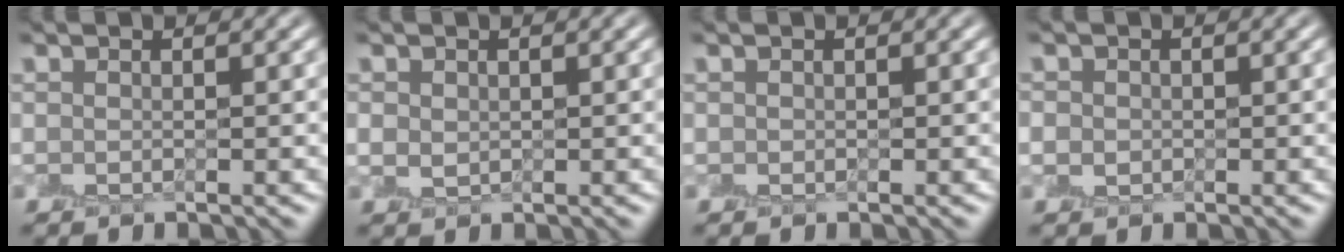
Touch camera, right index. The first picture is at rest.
{"total": 1.1, "force": [0.2, 0.8, 0.7], "torque": [-0.008, 0.001, 0.014]}
{"total": 0.0}
{"total": 1.1, "force": [0.0, 1.0, 0.4], "torque": [-0.003, 0.002, 0.004]}